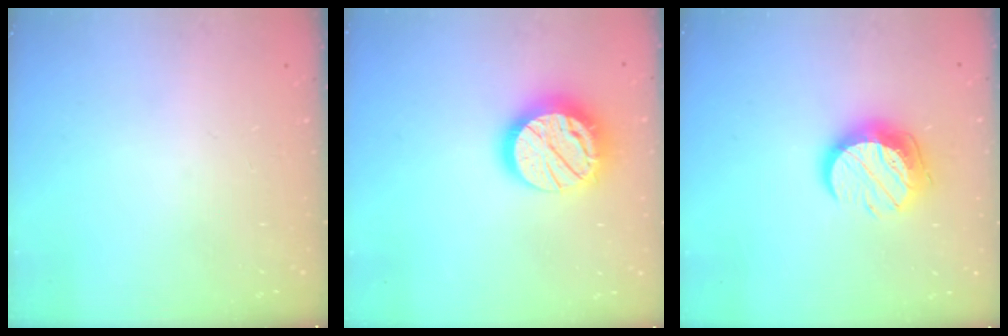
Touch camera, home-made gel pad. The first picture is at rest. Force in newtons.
{"total": 17.3, "press": 17.2, "slide": 1.3}
{"total": 12.4, "press": 12.4, "slide": 0.8}